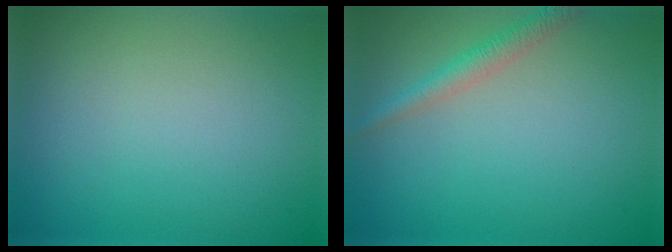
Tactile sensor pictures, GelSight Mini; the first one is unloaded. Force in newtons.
{"total": 2.1, "press": 2.1, "slide": 0.0}